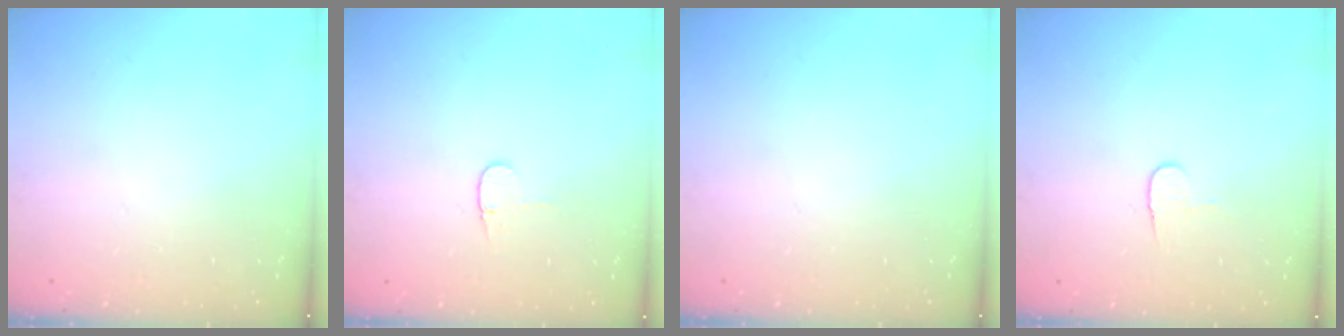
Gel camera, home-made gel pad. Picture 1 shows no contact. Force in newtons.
{"total": 3.7, "press": 3.7, "slide": 0.4}
{"total": 0.0}
{"total": 4.1, "press": 4.1, "slide": 0.4}